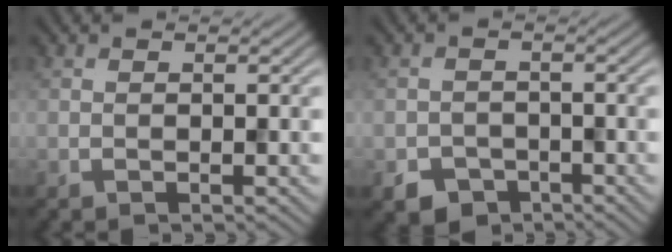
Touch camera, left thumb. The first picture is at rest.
{"total": 3.4, "force": [-2.2, 2.4, 1.0], "torque": [-0.019, -0.010, -0.042]}